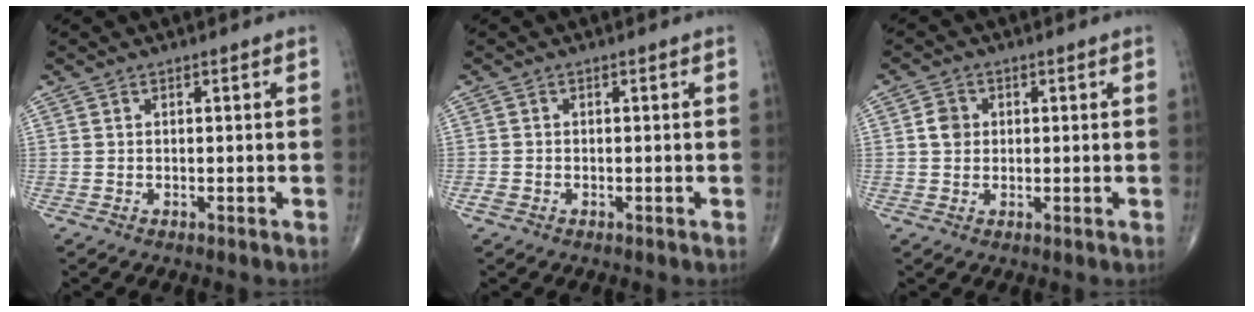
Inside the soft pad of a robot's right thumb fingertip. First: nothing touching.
{"total": 1.2, "force": [-0.6, 0.9, 0.6], "torque": [-0.015, 0.000, -0.012]}
{"total": 3.1, "force": [0.4, 2.7, 1.4], "torque": [-0.014, 0.002, 0.004]}